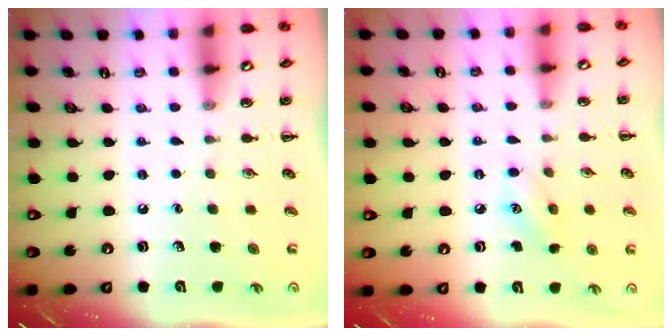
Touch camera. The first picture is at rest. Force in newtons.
{"total": 6.4, "press": 6.3, "slide": 1.3}